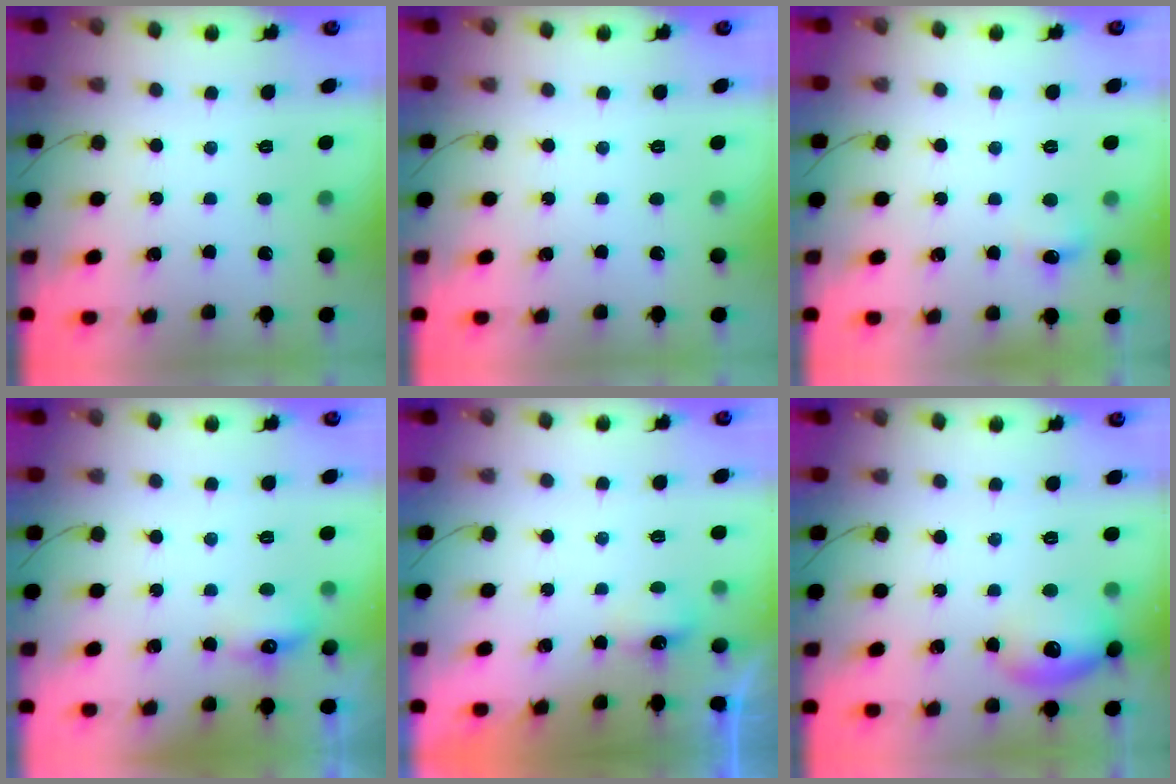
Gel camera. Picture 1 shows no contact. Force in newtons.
{"total": 0.0}
{"total": 9.1, "press": 5.0, "slide": 7.7}
{"total": 6.2, "press": 6.1, "slide": 1.1}
{"total": 2.5, "press": 2.5, "slide": 0.6}
{"total": 14.1, "press": 14.1, "slide": 1.1}